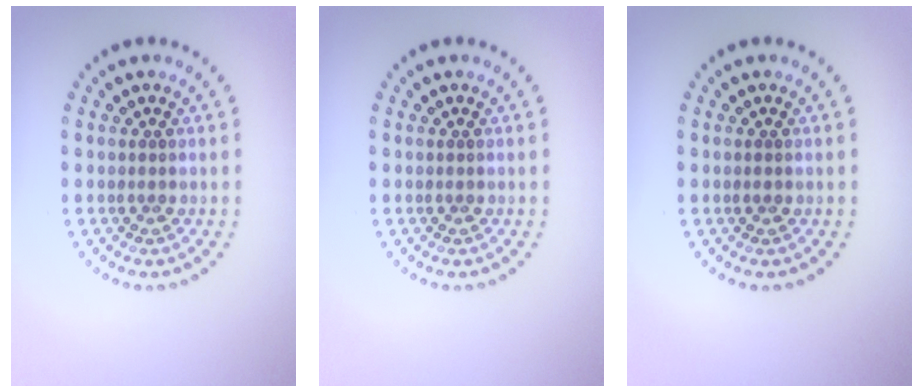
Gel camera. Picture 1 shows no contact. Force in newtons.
{"total": 0.0}
{"total": 0.5, "press": 0.5, "slide": 0.0}